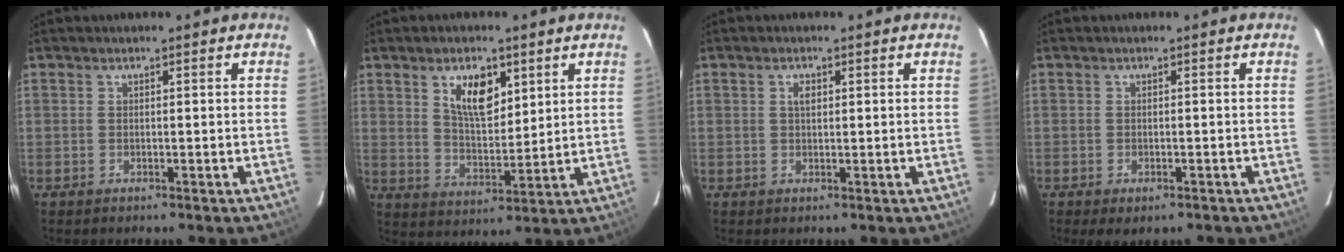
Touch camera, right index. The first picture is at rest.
{"total": 8.8, "force": [4.3, 4.3, 6.4], "torque": [-0.107, 0.003, 0.083]}
{"total": 1.6, "force": [0.5, 0.9, 1.1], "torque": [-0.020, 0.004, 0.009]}
{"total": 3.6, "force": [-2.3, 1.7, 2.2], "torque": [-0.042, -0.017, -0.031]}